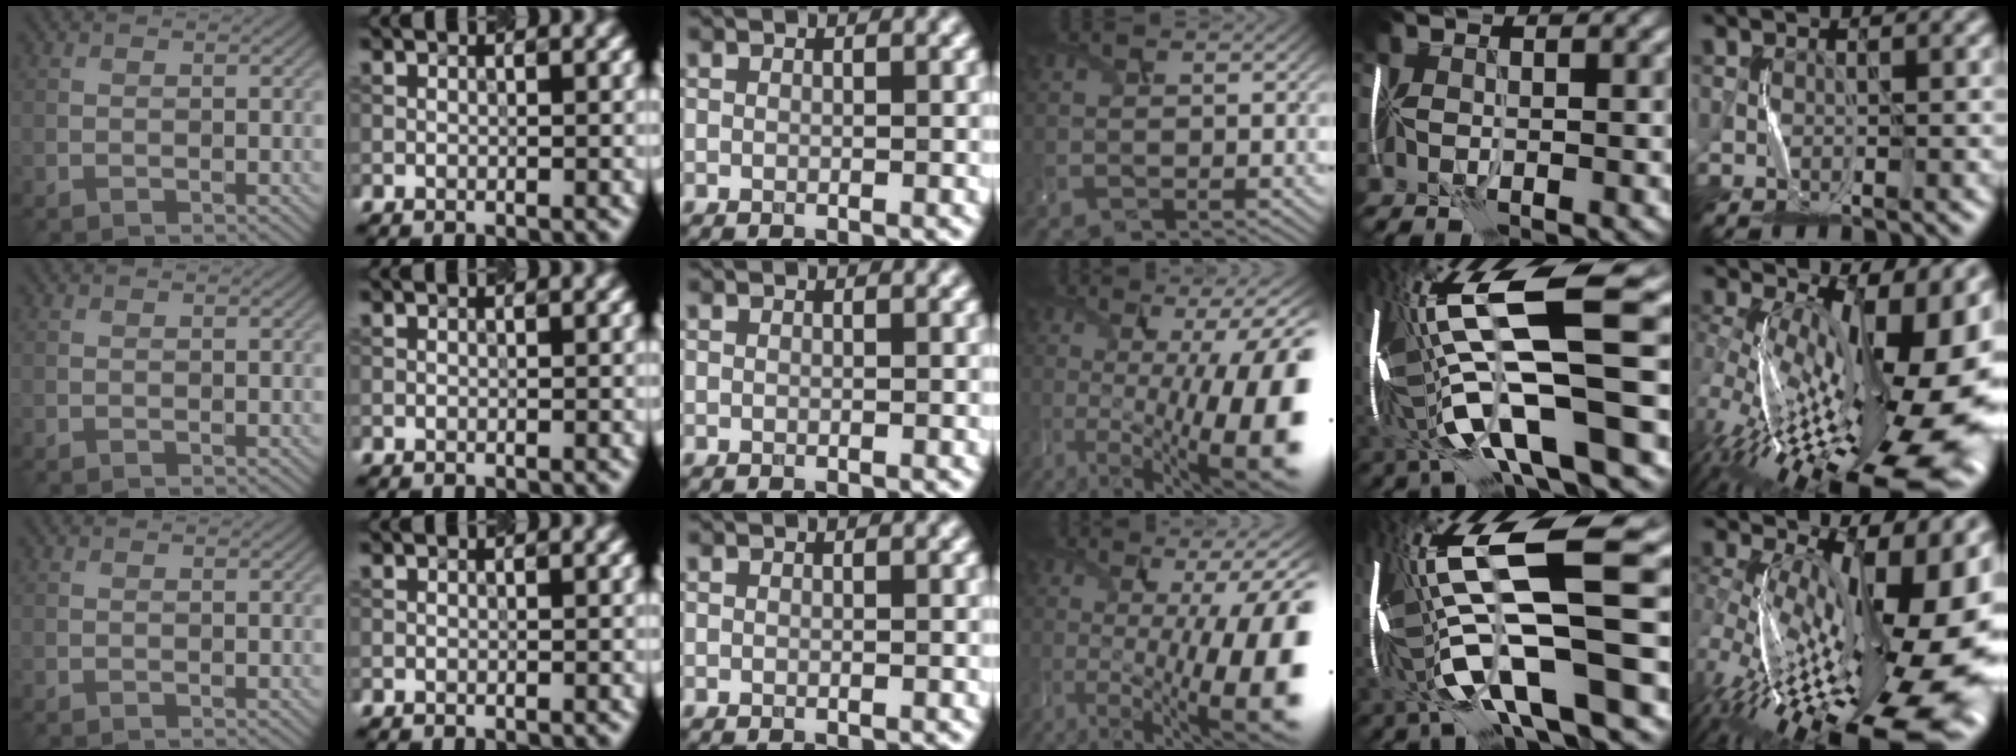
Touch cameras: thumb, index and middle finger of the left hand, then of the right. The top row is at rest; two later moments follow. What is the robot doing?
{"motion": "shake", "object": "plastic piggy bank"}